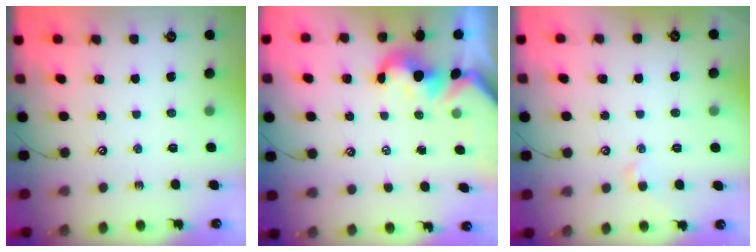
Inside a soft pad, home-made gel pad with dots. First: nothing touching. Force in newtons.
{"total": 0.8, "press": 0.6, "slide": 0.4}
{"total": 0.6, "press": 0.3, "slide": 0.5}